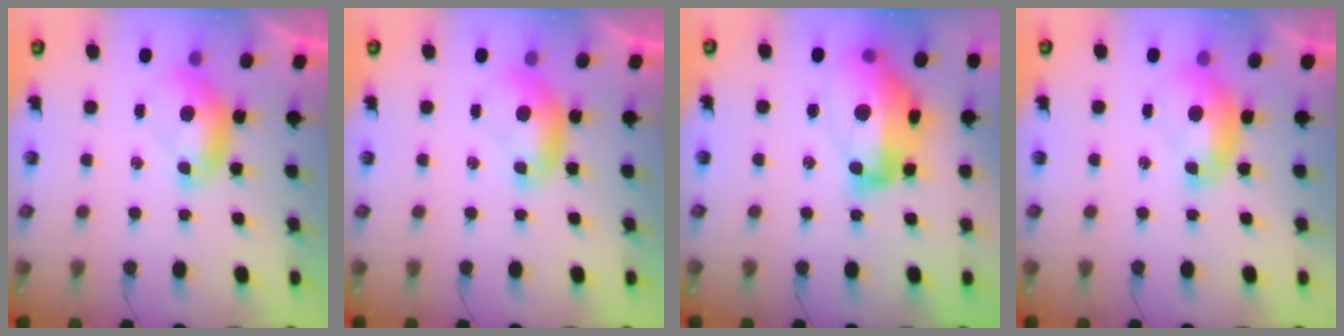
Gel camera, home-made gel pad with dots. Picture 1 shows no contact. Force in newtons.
{"total": 0.0}
{"total": 15.2, "press": 15.1, "slide": 1.3}
{"total": 1.5, "press": 1.4, "slide": 0.6}